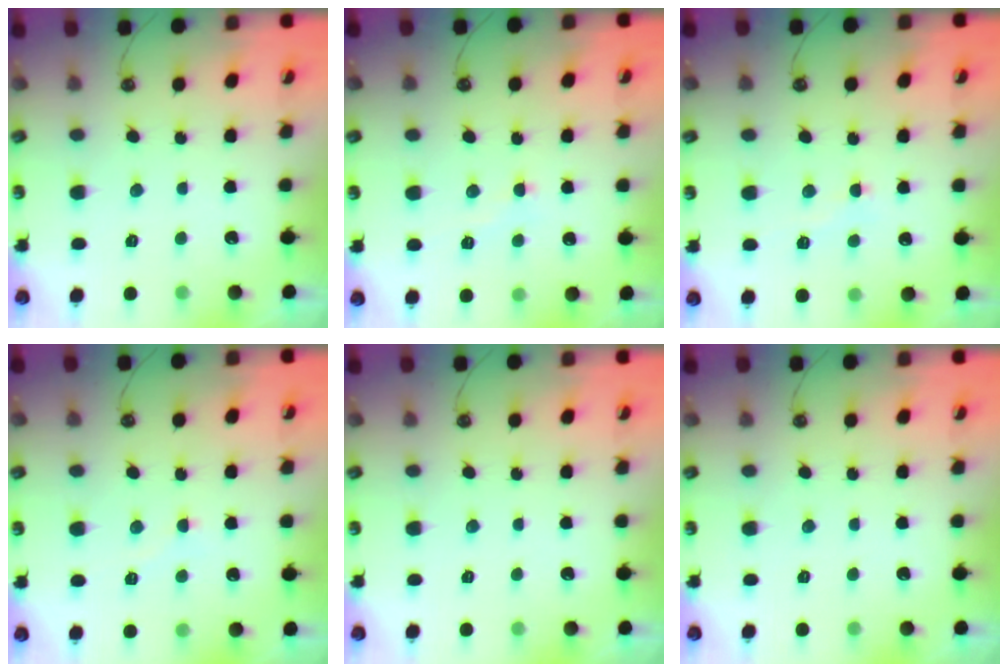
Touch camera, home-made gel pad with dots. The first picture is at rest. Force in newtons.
{"total": 0.8, "press": 0.4, "slide": 0.7}
{"total": 0.7, "press": 0.3, "slide": 0.6}
{"total": 2.5, "press": 2.5, "slide": 0.4}
{"total": 0.0}
{"total": 0.0}